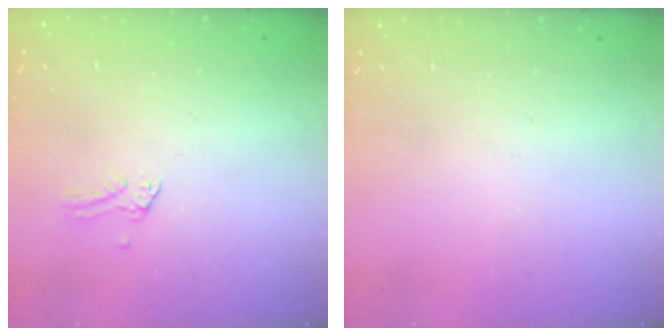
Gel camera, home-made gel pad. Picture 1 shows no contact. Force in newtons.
{"total": 0.0}